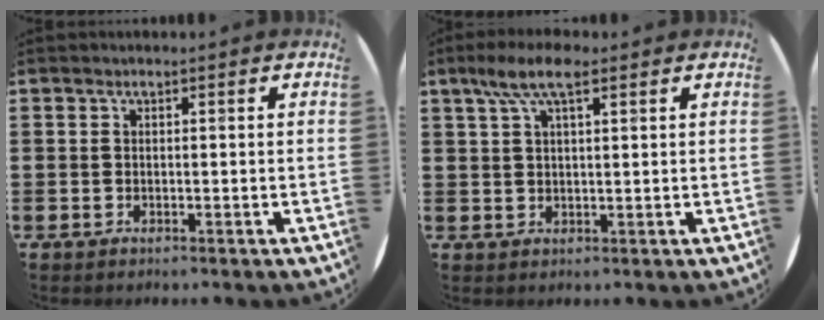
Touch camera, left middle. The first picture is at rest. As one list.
[{"total": 6.1, "force": [3.5, 1.9, 4.5], "torque": [-0.089, 0.008, 0.060]}]